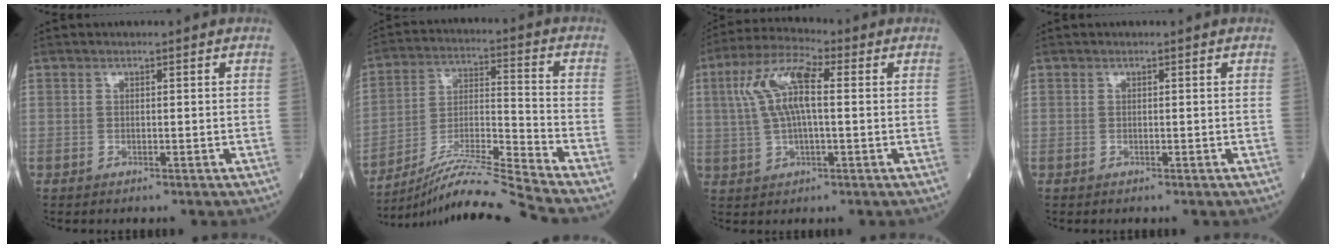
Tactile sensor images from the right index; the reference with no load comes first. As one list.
[{"total": 14.0, "force": [-12.7, -3.6, 4.6], "torque": [-0.078, 0.002, -0.229]}, {"total": 9.5, "force": [1.7, 2.7, 9.0], "torque": [-0.190, 0.026, 0.030]}, {"total": 0.0}]